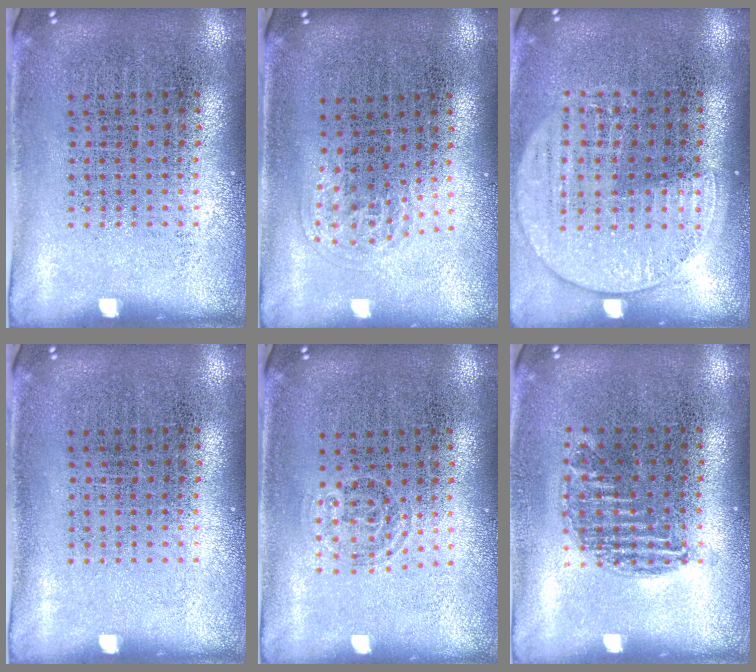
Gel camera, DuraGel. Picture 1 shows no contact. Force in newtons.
{"total": 1.0, "press": 0.6, "slide": 0.8}
{"total": 1.4, "press": 1.3, "slide": 0.5}
{"total": 0.0}
{"total": 0.8, "press": 0.5, "slide": 0.5}
{"total": 1.0, "press": 0.8, "slide": 0.5}